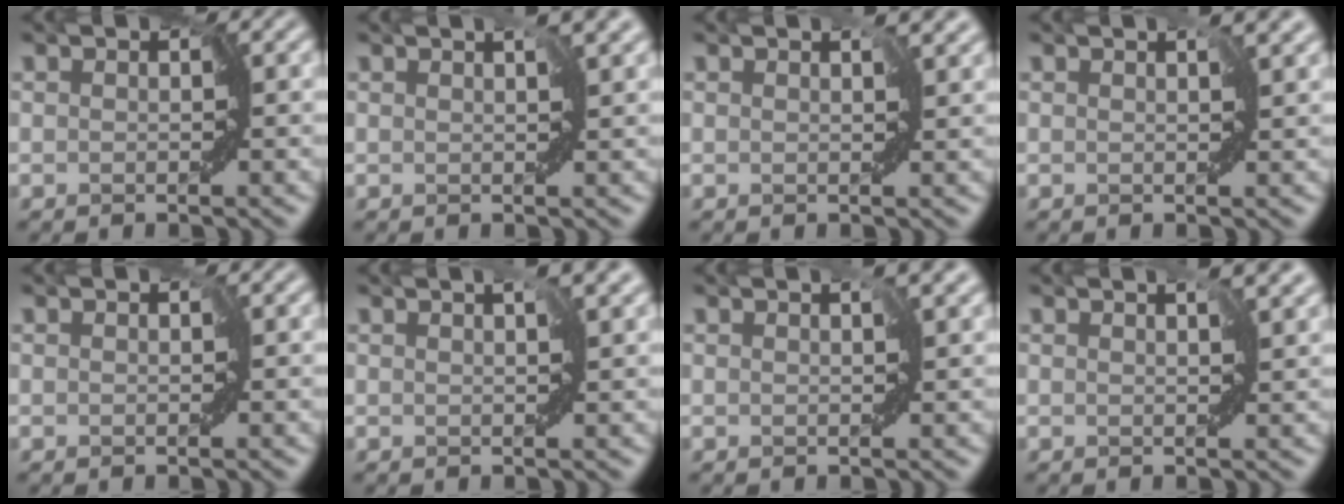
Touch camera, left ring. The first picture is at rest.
{"total": 2.5, "force": [1.3, 0.6, 2.1], "torque": [-0.033, 0.006, 0.023]}
{"total": 2.2, "force": [1.2, 1.0, 1.6], "torque": [-0.021, 0.004, 0.017]}
{"total": 2.5, "force": [1.2, 1.0, 1.9], "torque": [-0.024, 0.005, 0.017]}
{"total": 0.0}
{"total": 2.4, "force": [1.2, 0.5, 2.1], "torque": [-0.033, 0.007, 0.021]}
{"total": 1.8, "force": [0.9, 0.5, 1.5], "torque": [-0.022, 0.005, 0.016]}
{"total": 3.0, "force": [1.5, 1.1, 2.3], "torque": [-0.030, 0.008, 0.022]}